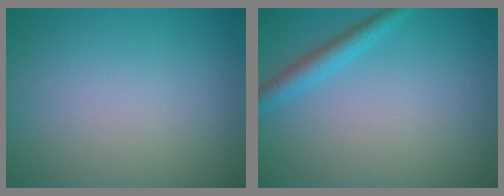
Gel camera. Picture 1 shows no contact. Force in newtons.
{"total": 2.3, "press": 2.3, "slide": 0.2}